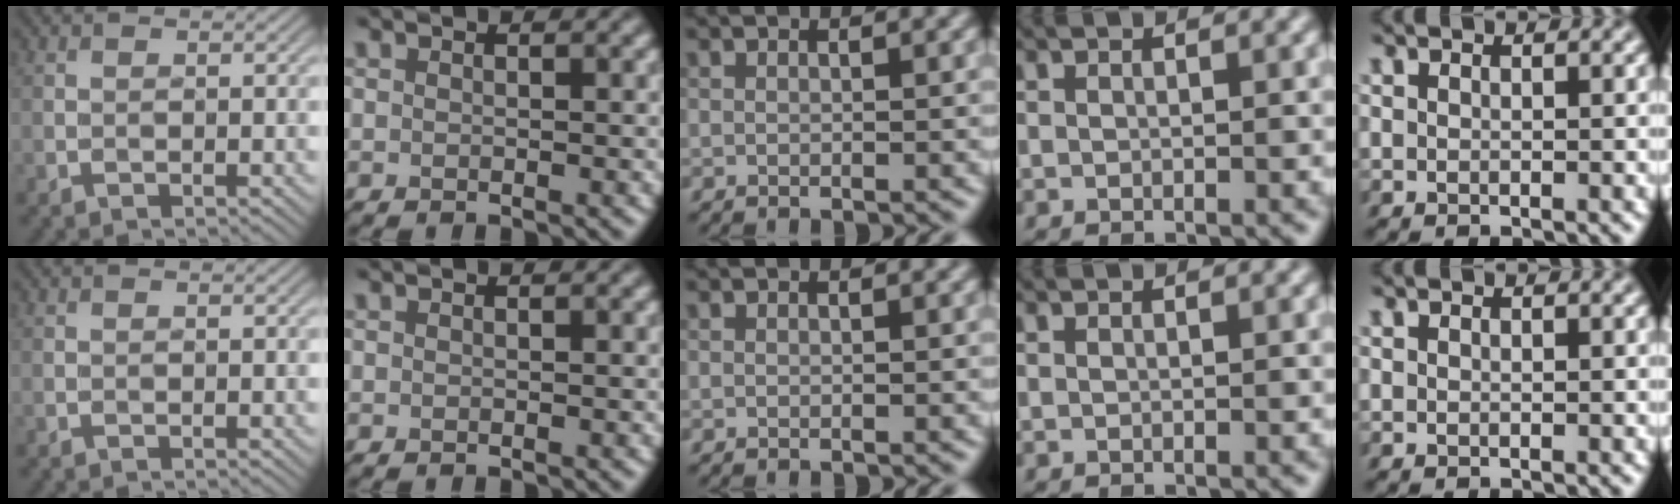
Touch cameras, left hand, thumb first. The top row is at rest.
{}